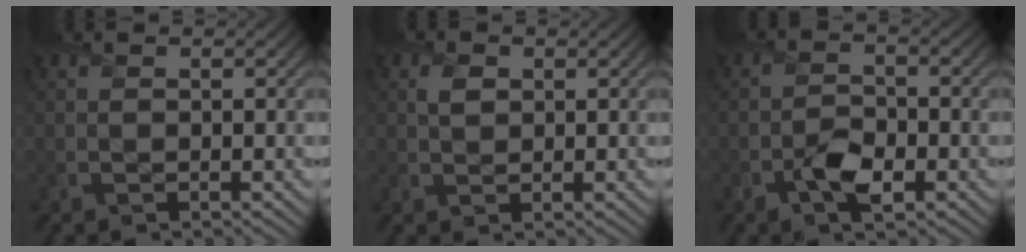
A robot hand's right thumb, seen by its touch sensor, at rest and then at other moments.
{"total": 1.9, "force": [0.6, 1.5, 1.0], "torque": [-0.023, -0.001, 0.009]}
{"total": 4.4, "force": [-2.1, 2.5, 2.9], "torque": [-0.054, -0.003, -0.042]}